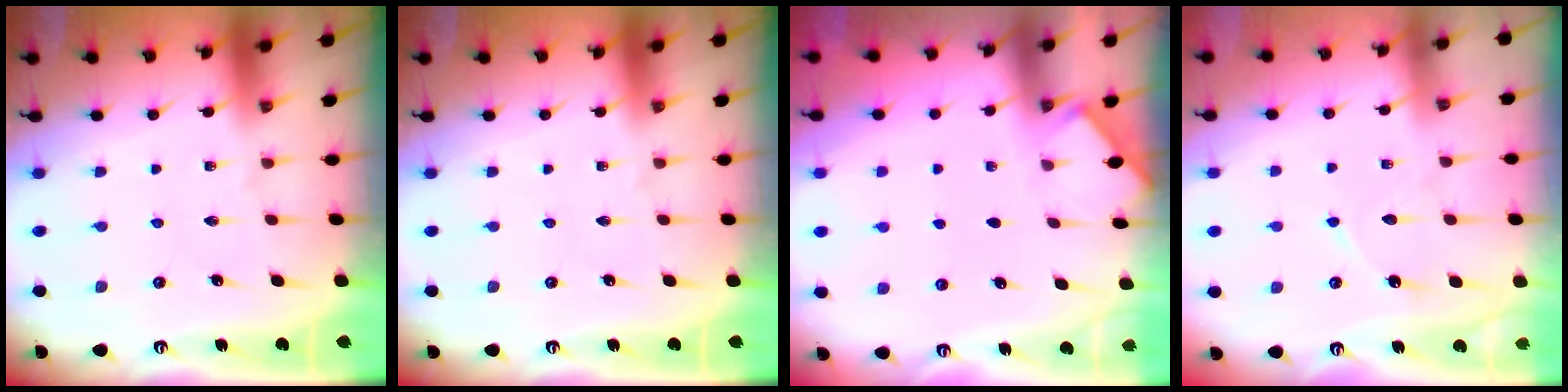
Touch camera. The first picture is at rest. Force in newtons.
{"total": 0.0}
{"total": 2.0, "press": 2.0, "slide": 0.3}
{"total": 5.0, "press": 4.9, "slide": 0.6}